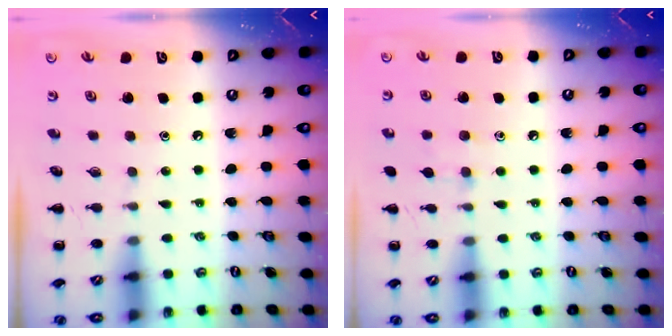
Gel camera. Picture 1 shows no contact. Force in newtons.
{"total": 5.9, "press": 5.5, "slide": 2.0}